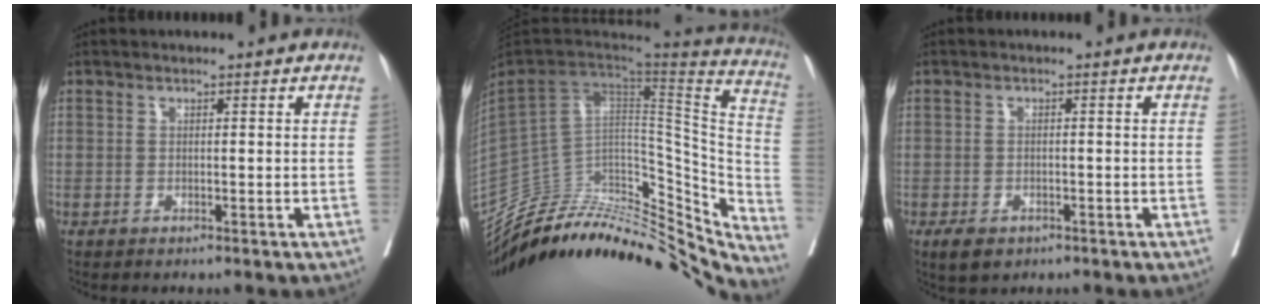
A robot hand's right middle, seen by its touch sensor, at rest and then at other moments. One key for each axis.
{"total": 40.2, "fx": -34.1, "fy": 13.1, "fz": 16.9, "tx": -0.242, "ty": -0.033, "tz": -0.471}
{"total": 3.1, "fx": -2.0, "fy": 1.9, "fz": 1.6, "tx": -0.029, "ty": -0.003, "tz": -0.025}